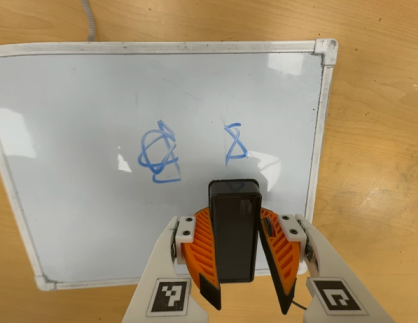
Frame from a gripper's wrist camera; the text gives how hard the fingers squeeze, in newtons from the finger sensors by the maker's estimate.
{"total": 7.9, "left": 8.0, "right": 7.8}